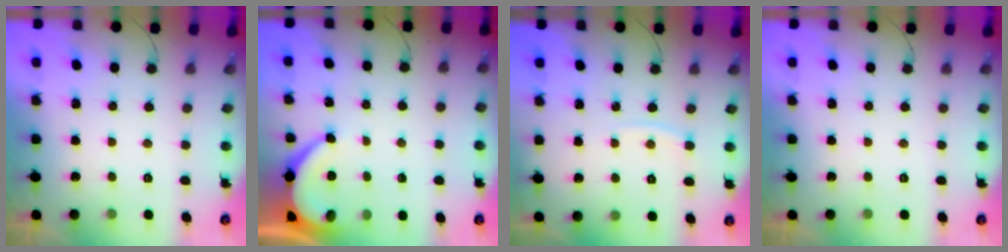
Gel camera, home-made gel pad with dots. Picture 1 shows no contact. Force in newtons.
{"total": 5.8, "press": 5.8, "slide": 0.6}
{"total": 4.7, "press": 4.7, "slide": 0.7}
{"total": 0.0}